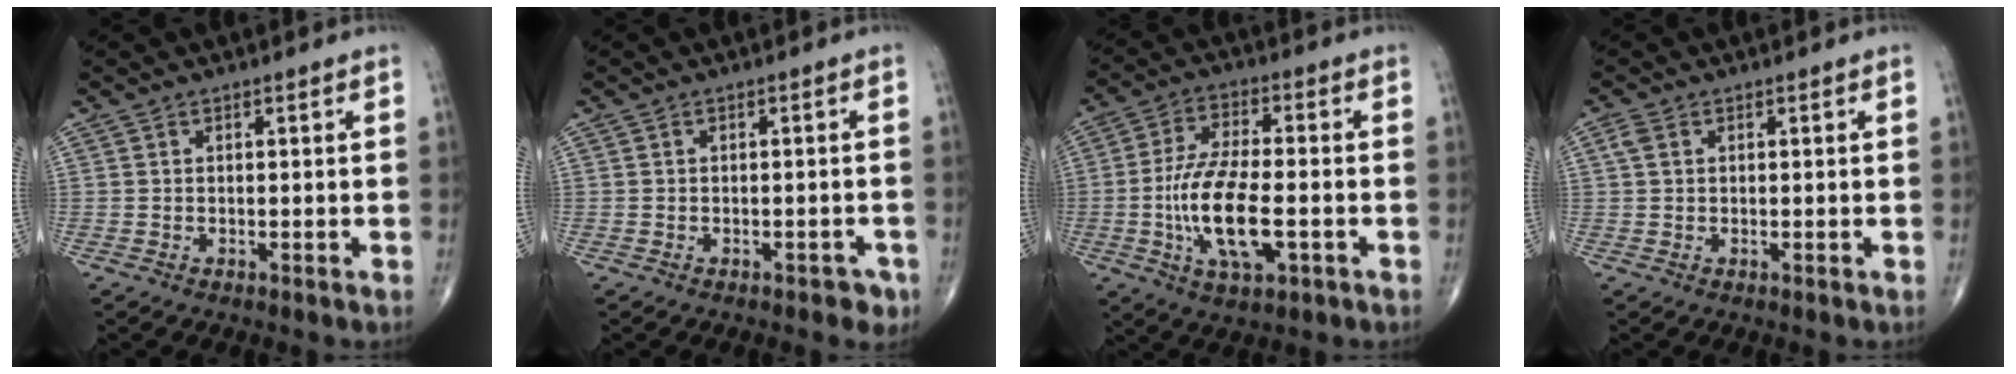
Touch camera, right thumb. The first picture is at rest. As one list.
[{"total": 2.8, "force": [-1.7, 1.6, 1.4], "torque": [-0.007, 0.010, -0.019]}, {"total": 13.9, "force": [-3.1, 5.5, 12.4], "torque": [-0.241, 0.008, -0.055]}, {"total": 1.9, "force": [0.7, 1.3, 1.3], "torque": [-0.032, 0.009, 0.016]}]